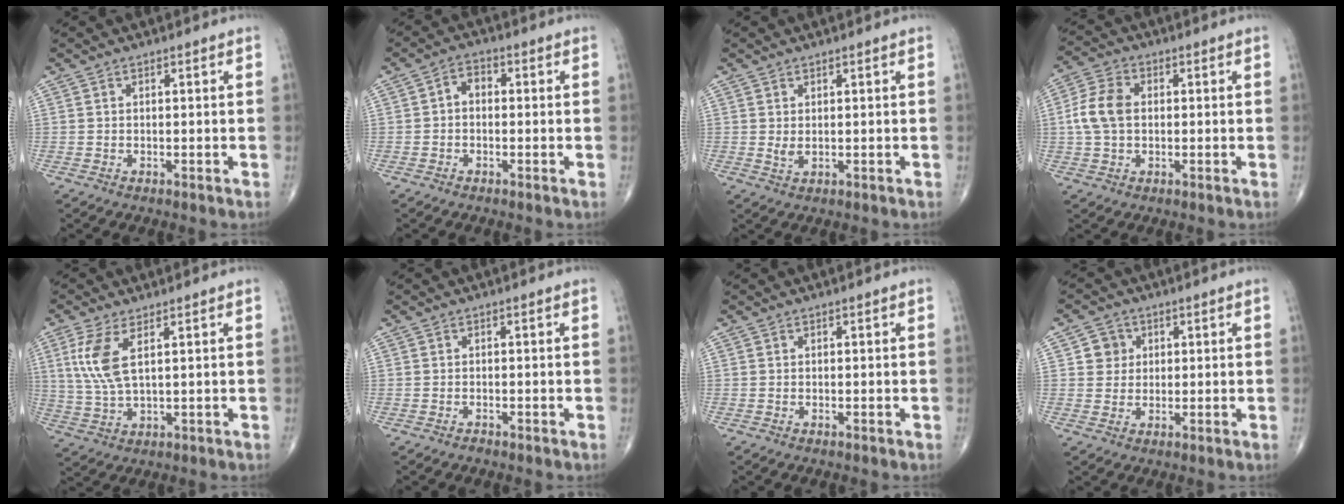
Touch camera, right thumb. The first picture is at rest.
{"total": 3.5, "force": [-0.1, 2.6, 2.4], "torque": [-0.026, 0.016, -0.014]}
{"total": 1.5, "force": [0.3, 0.7, 1.3], "torque": [-0.024, -0.006, 0.010]}
{"total": 7.6, "force": [0.4, 5.2, 5.5], "torque": [-0.115, 0.015, 0.003]}
{"total": 7.9, "force": [2.7, 2.8, 6.8], "torque": [-0.161, -0.007, 0.063]}
{"total": 0.6, "force": [-0.5, 0.2, 0.2], "torque": [-0.005, 0.002, -0.010]}
{"total": 0.0}
{"total": 4.0, "force": [1.1, 3.8, 0.7], "torque": [0.014, 0.001, 0.011]}